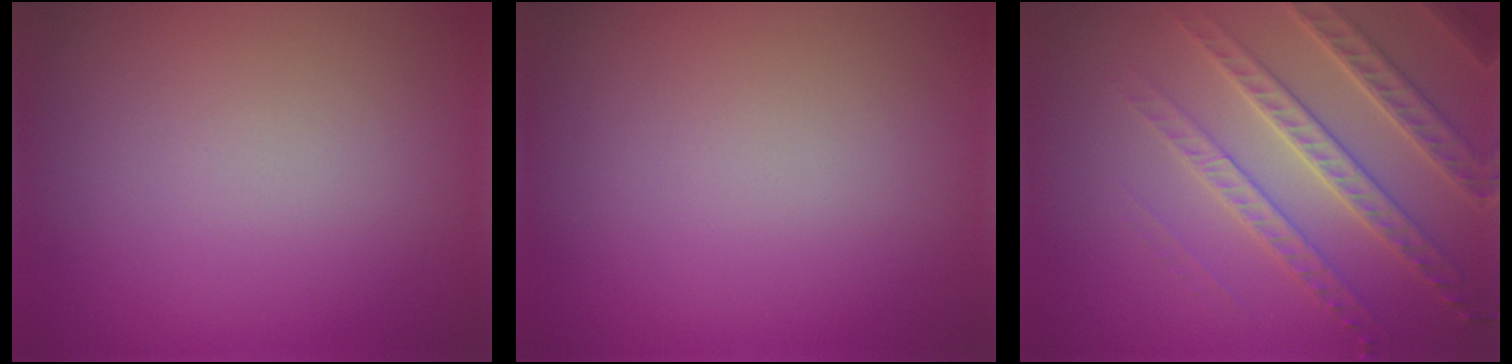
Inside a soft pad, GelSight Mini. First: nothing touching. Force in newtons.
{"total": 0.0}
{"total": 4.5, "press": 4.4, "slide": 1.1}